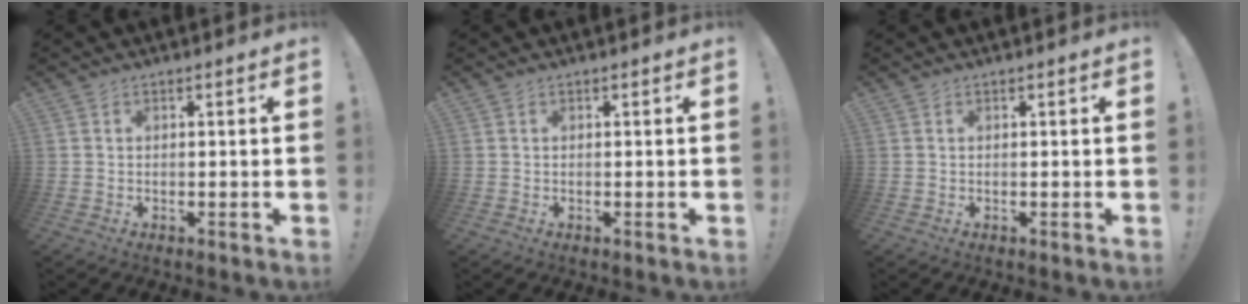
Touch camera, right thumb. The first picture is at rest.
{"total": 0.0}
{"total": 0.0}